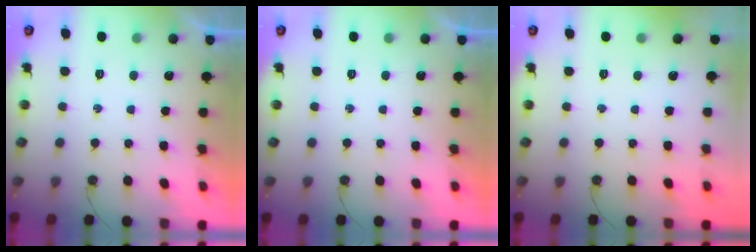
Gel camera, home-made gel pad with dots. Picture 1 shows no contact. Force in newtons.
{"total": 0.0}
{"total": 0.0}